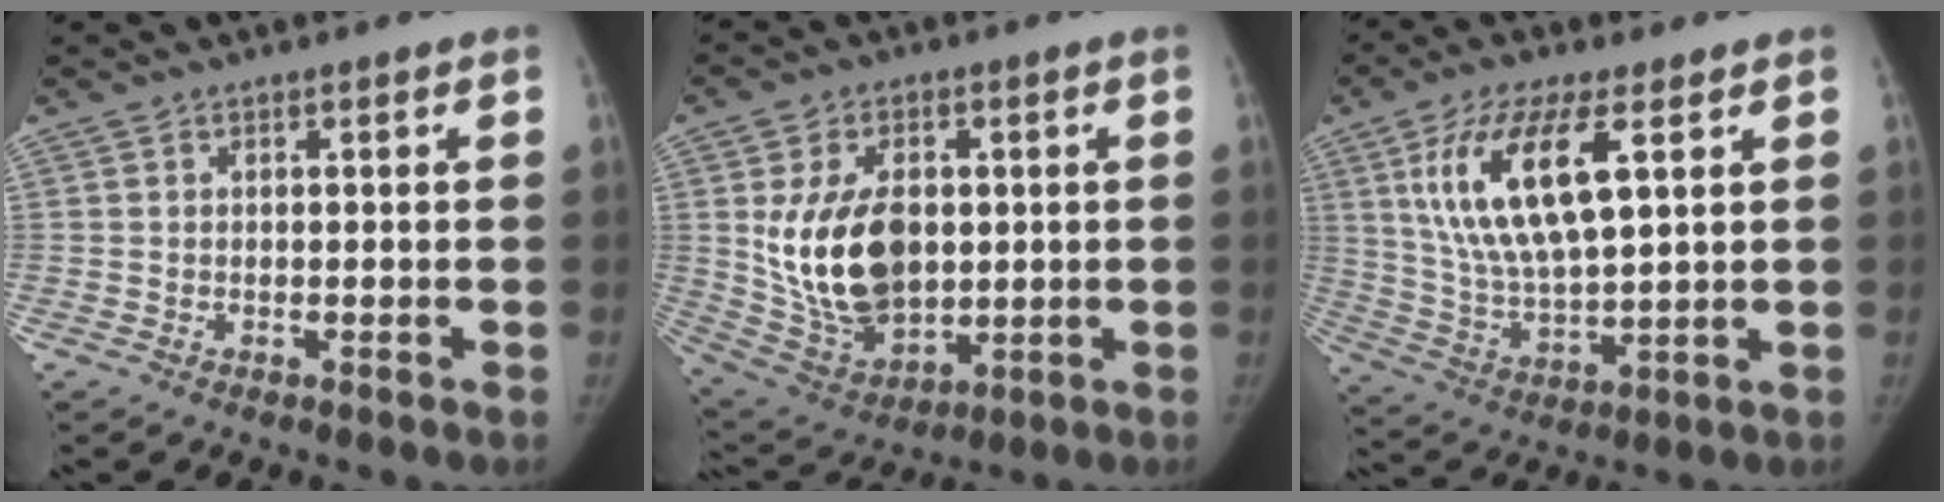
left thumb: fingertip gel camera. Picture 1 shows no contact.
{"total": 16.9, "force": [1.6, 11.2, 12.6], "torque": [-0.190, -0.016, 0.049]}
{"total": 16.7, "force": [6.1, 6.2, 14.2], "torque": [-0.270, -0.019, 0.121]}